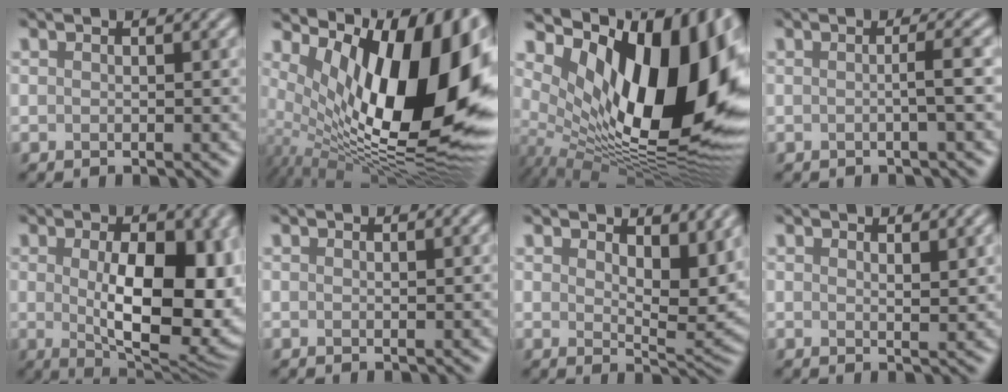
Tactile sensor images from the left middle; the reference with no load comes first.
{"total": 16.5, "force": [2.8, 7.4, 14.5], "torque": [-0.209, -0.004, 0.040]}
{"total": 17.0, "force": [3.8, 8.0, 14.5], "torque": [-0.215, -0.003, 0.061]}
{"total": 2.1, "force": [-0.1, 0.5, 2.0], "torque": [-0.026, 0.002, -0.011]}
{"total": 12.1, "force": [-0.2, 6.1, 10.5], "torque": [-0.128, -0.010, 0.008]}
{"total": 0.0}
{"total": 5.6, "force": [2.9, 2.4, 4.1], "torque": [-0.057, -0.009, 0.047]}
{"total": 1.3, "force": [1.1, 0.3, 0.7], "torque": [-0.011, -0.004, 0.018]}